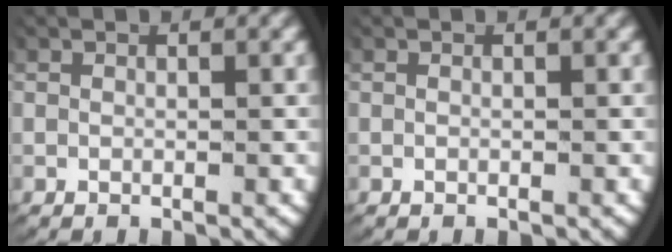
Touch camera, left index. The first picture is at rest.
{"total": 0.0}